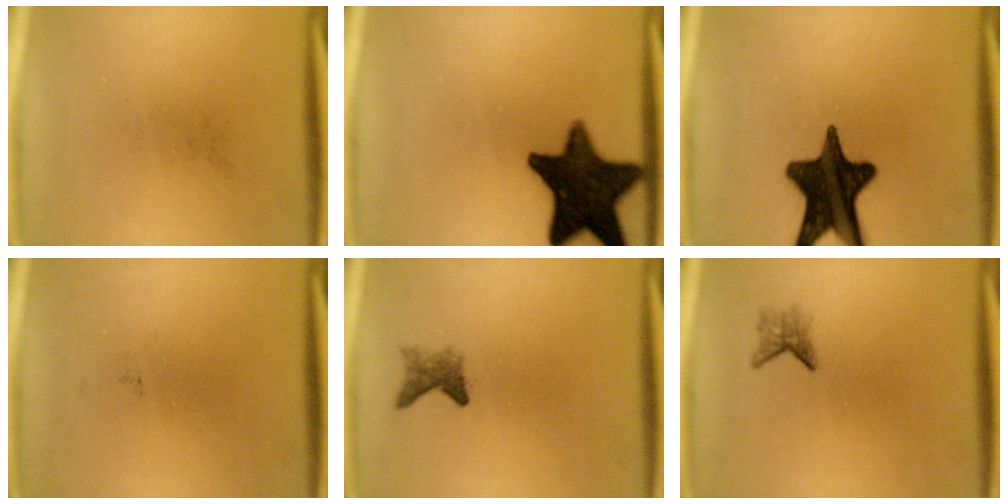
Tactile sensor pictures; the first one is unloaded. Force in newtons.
{"total": 16.3}
{"total": 16.9}
{"total": 0.0}
{"total": 2.1}
{"total": 1.6}